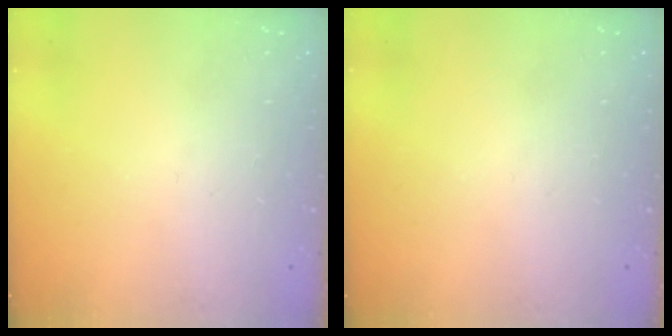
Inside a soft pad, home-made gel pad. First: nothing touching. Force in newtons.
{"total": 0.0}